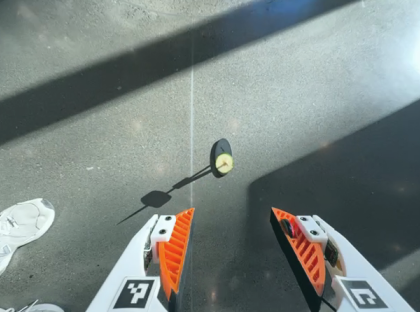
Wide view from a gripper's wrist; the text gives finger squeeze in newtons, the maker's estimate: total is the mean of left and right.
{"total": 0.0}